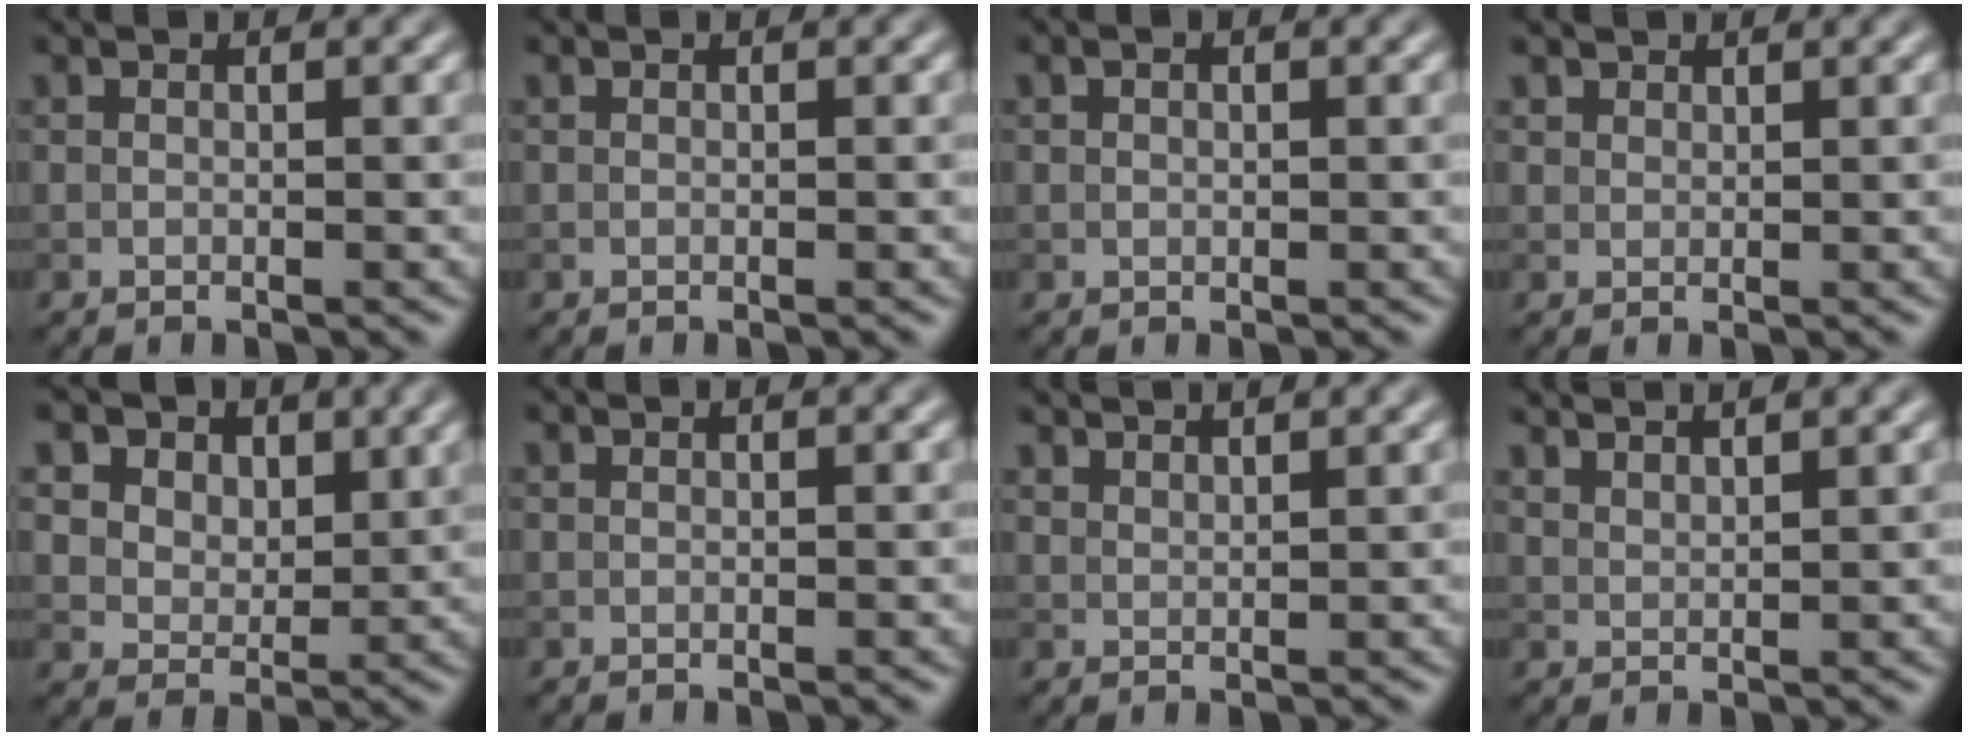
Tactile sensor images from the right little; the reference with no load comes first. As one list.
[{"total": 0.0}, {"total": 0.7, "force": [0.3, 0.4, 0.5], "torque": [-0.009, 0.003, 0.004]}, {"total": 1.4, "force": [1.1, 0.8, 0.2], "torque": [-0.007, -0.004, 0.025]}, {"total": 8.9, "force": [5.1, 6.2, 3.9], "torque": [-0.081, 0.007, 0.080]}, {"total": 0.0}, {"total": 2.6, "force": [2.5, 0.5, 0.7], "torque": [0.002, -0.001, 0.032]}, {"total": 3.2, "force": [2.9, 0.8, 1.2], "torque": [0.001, 0.012, 0.025]}]